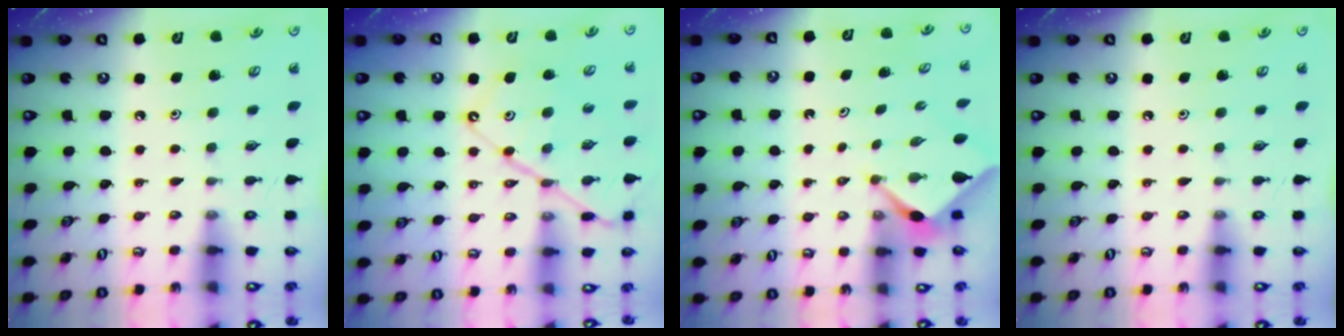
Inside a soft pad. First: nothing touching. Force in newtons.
{"total": 13.8, "press": 13.7, "slide": 1.5}
{"total": 2.1, "press": 2.1, "slide": 0.3}
{"total": 0.0}